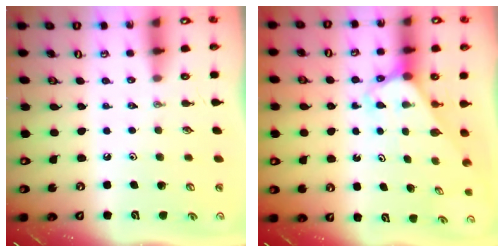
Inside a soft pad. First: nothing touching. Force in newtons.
{"total": 2.8, "press": 2.8, "slide": 0.2}